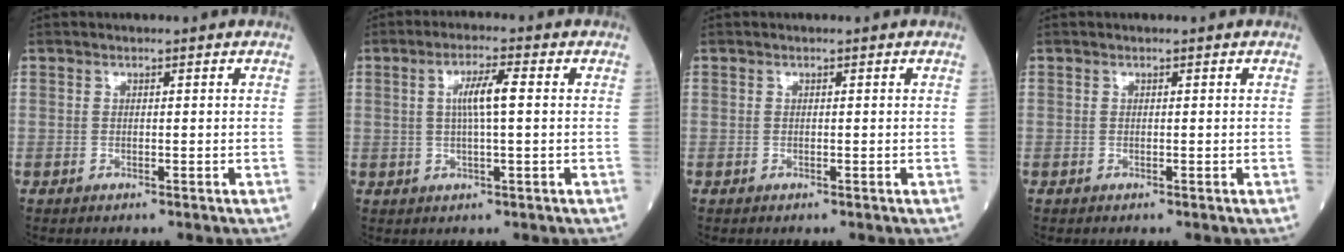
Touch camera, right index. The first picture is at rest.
{"total": 4.9, "force": [0.7, 0.3, 4.8], "torque": [-0.090, 0.005, 0.012]}
{"total": 0.0}
{"total": 0.0}